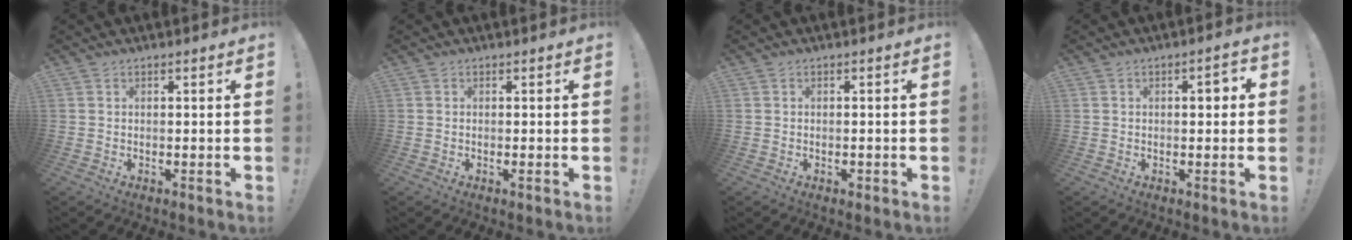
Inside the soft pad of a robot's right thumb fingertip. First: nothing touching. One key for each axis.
{"total": 0.0}
{"total": 0.9, "fx": -0.5, "fy": 0.6, "fz": 0.5, "tx": -0.011, "ty": 0.004, "tz": -0.007}
{"total": 3.2, "fx": 0.2, "fy": 1.5, "fz": 2.8, "tx": -0.036, "ty": 0.003, "tz": -0.003}